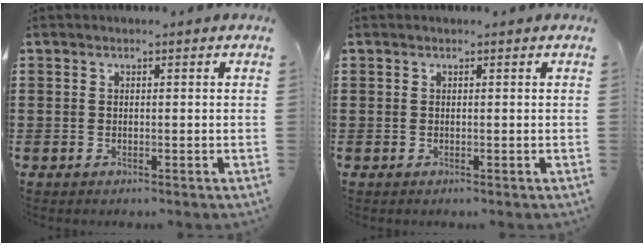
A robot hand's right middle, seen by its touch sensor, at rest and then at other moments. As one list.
[{"total": 0.0}]